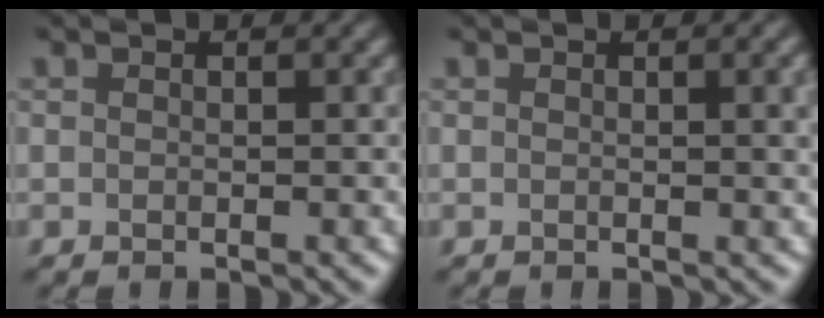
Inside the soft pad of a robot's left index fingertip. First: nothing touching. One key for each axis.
{"total": 2.1, "fx": 0.4, "fy": 0.6, "fz": 2.0, "tx": -0.018, "ty": 0.003, "tz": 0.003}